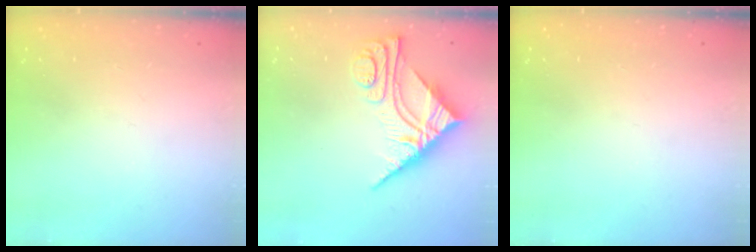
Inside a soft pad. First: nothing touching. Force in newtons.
{"total": 9.8, "press": 9.7, "slide": 0.9}
{"total": 0.0}